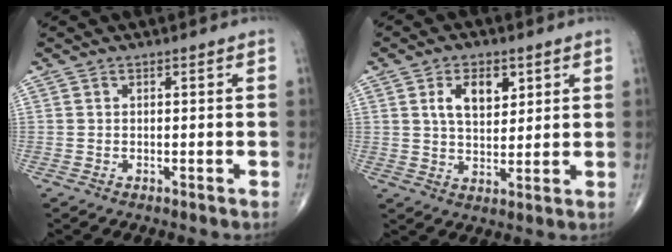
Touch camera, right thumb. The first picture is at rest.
{"total": 7.3, "force": [2.9, 4.2, 5.3], "torque": [-0.071, -0.015, 0.052]}